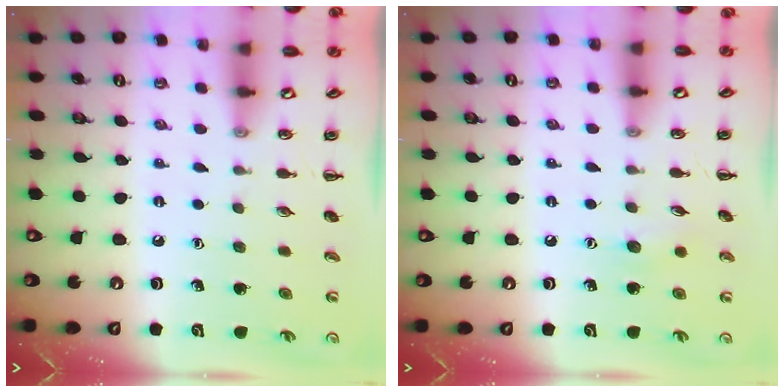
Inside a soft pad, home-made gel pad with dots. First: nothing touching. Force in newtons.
{"total": 6.1, "press": 5.9, "slide": 1.5}